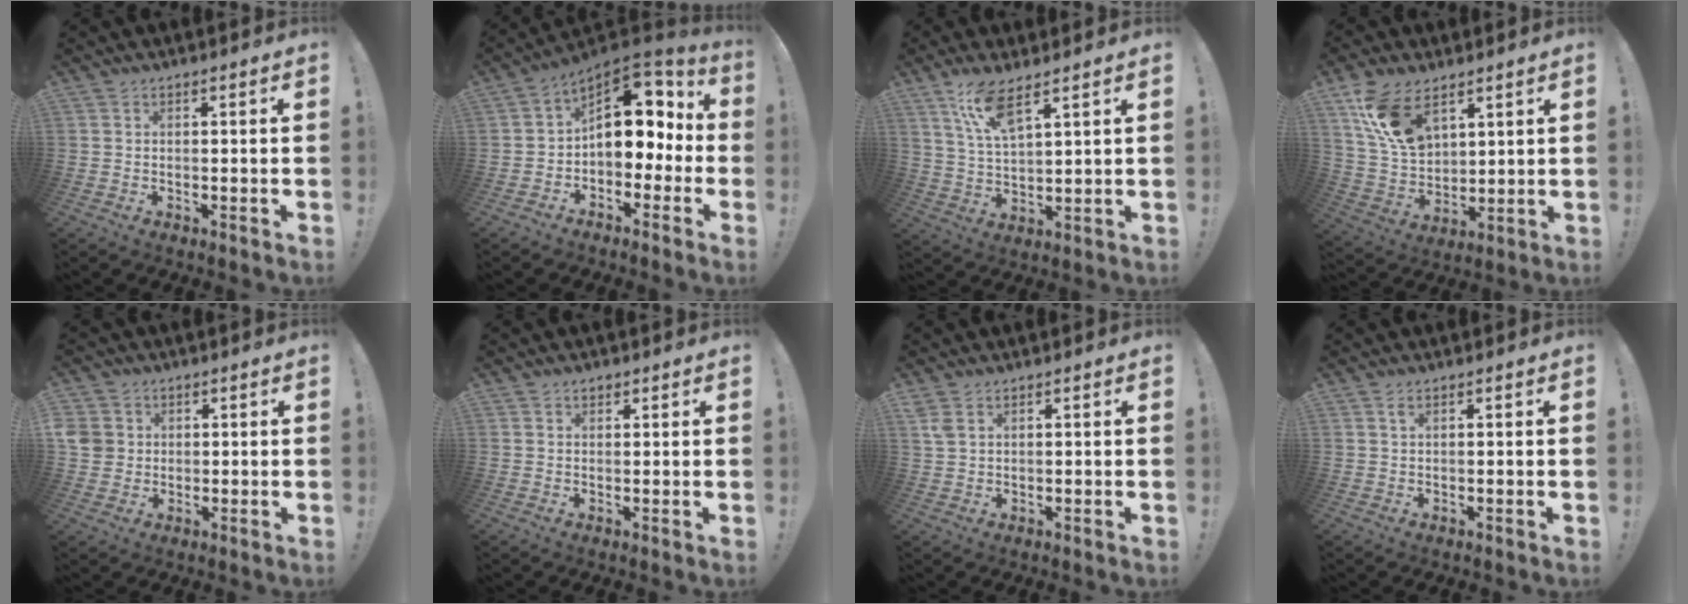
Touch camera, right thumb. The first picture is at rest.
{"total": 13.9, "force": [2.8, 9.3, 9.9], "torque": [-0.135, -0.021, 0.051]}
{"total": 9.4, "force": [6.4, 2.1, 6.5], "torque": [-0.139, -0.018, 0.117]}
{"total": 14.4, "force": [8.6, 8.2, 8.1], "torque": [-0.157, -0.037, 0.168]}
{"total": 5.4, "force": [0.8, 5.0, 1.7], "torque": [-0.047, 0.003, 0.017]}
{"total": 1.1, "force": [0.7, 0.7, 0.4], "torque": [0.000, -0.002, 0.012]}
{"total": 2.9, "force": [1.6, 1.5, 2.0], "torque": [-0.037, -0.002, 0.029]}
{"total": 1.2, "force": [0.5, 0.3, 1.1], "torque": [-0.022, 0.002, 0.009]}